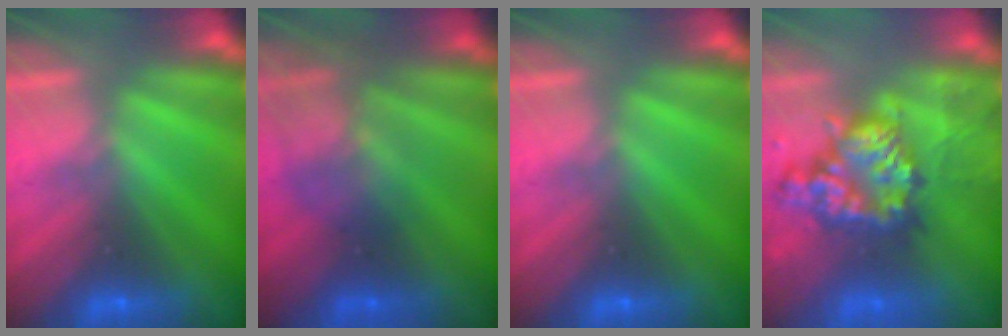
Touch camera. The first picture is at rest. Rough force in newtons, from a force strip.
{"total": 2.3}
{"total": 0.0}
{"total": 9.5}